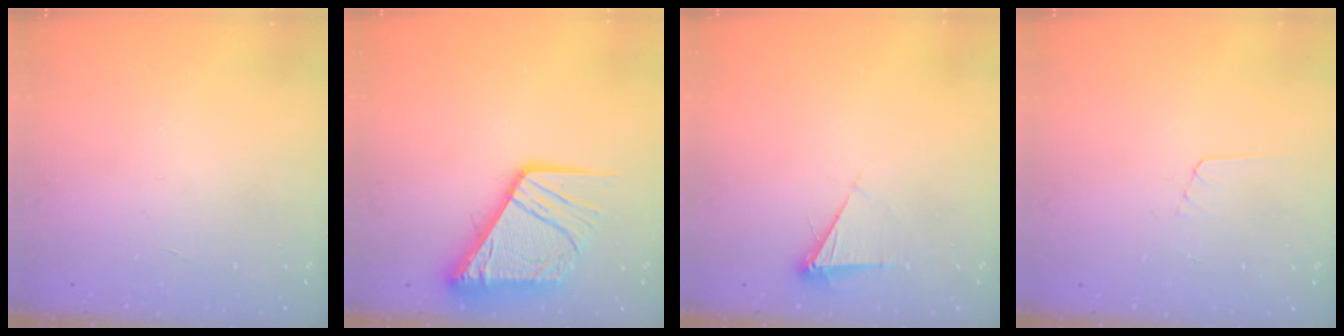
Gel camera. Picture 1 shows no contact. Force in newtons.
{"total": 14.9, "press": 14.8, "slide": 1.9}
{"total": 3.4, "press": 3.3, "slide": 0.5}
{"total": 2.7, "press": 2.7, "slide": 0.2}